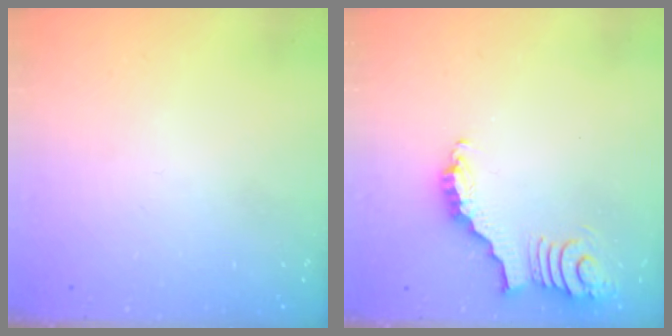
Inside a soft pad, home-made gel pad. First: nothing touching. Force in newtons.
{"total": 3.7, "press": 3.7, "slide": 0.6}